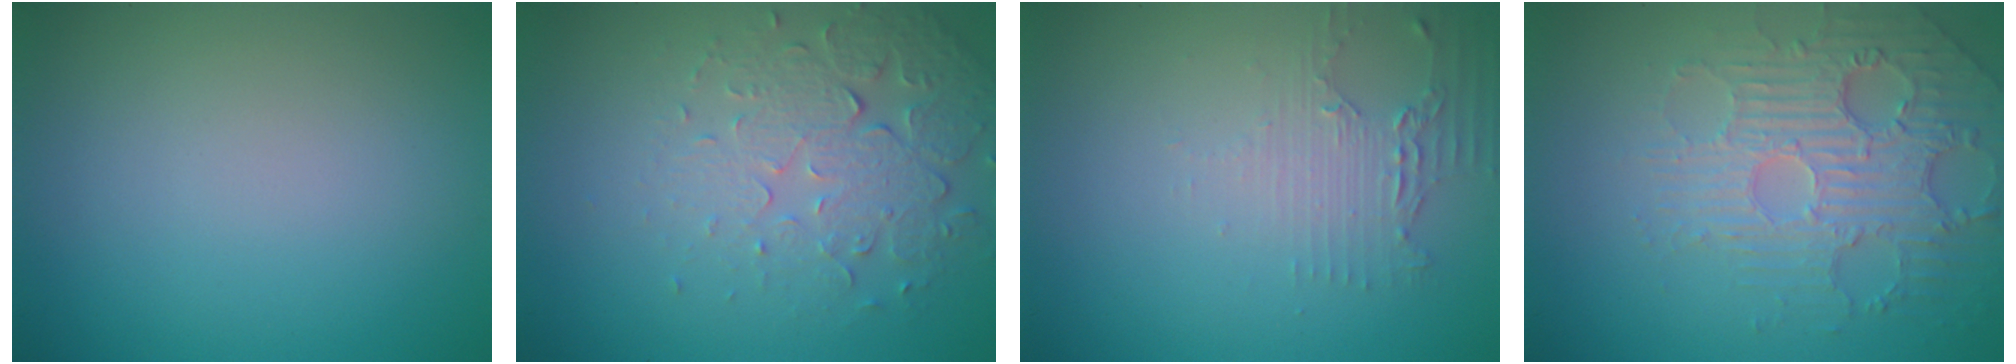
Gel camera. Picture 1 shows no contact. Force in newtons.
{"total": 5.3, "press": 3.5, "slide": 3.9}
{"total": 2.1, "press": 1.6, "slide": 1.4}
{"total": 4.3, "press": 4.0, "slide": 1.8}